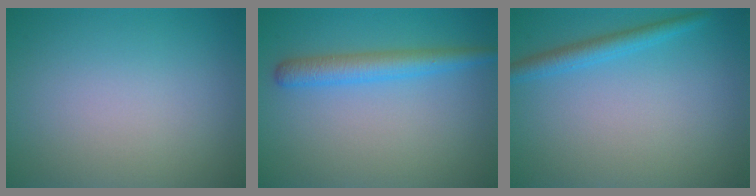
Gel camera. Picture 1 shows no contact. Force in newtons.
{"total": 3.2, "press": 3.2, "slide": 0.1}
{"total": 2.2, "press": 2.2, "slide": 0.1}